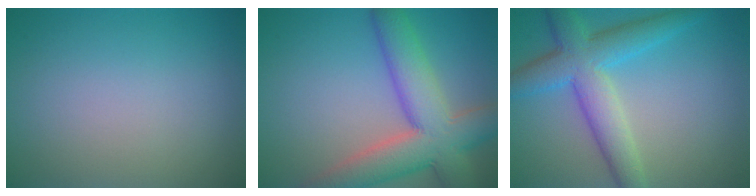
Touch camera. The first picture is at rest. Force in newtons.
{"total": 9.2, "press": 9.2, "slide": 0.5}
{"total": 6.5, "press": 6.5, "slide": 0.1}